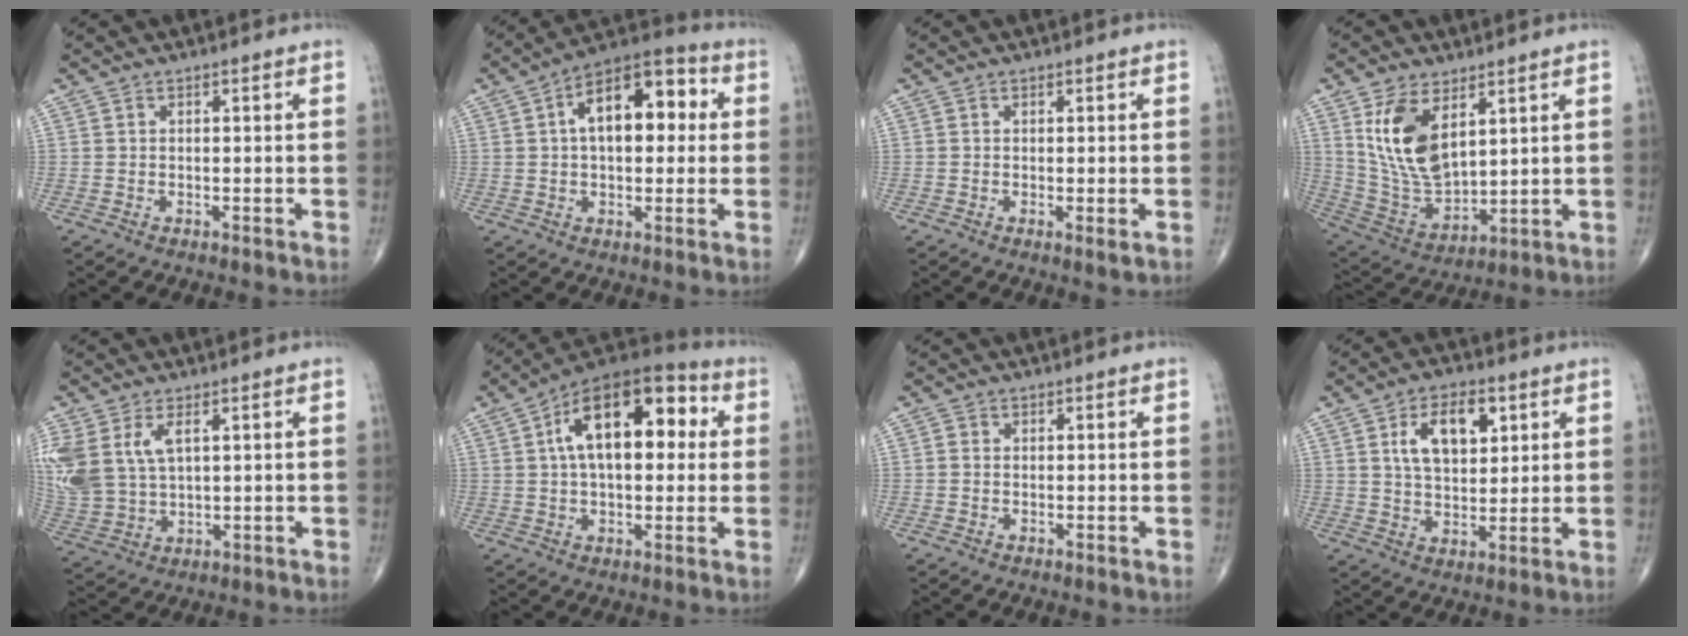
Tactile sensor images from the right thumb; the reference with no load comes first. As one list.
[{"total": 15.3, "force": [2.9, 8.2, 12.6], "torque": [-0.167, 0.031, 0.037]}, {"total": 1.3, "force": [-0.1, 0.2, 1.3], "torque": [-0.026, -0.007, -0.003]}, {"total": 14.5, "force": [5.8, 7.6, 10.9], "torque": [-0.195, -0.028, 0.132]}, {"total": 14.1, "force": [4.5, 8.7, 10.1], "torque": [-0.252, -0.005, 0.103]}, {"total": 19.5, "force": [4.2, 10.3, 16.0], "torque": [-0.222, 0.030, 0.054]}, {"total": 0.7, "force": [-0.1, 0.6, 0.3], "torque": [-0.003, 0.001, -0.005]}, {"total": 10.7, "force": [3.8, 6.0, 8.0], "torque": [-0.112, -0.009, 0.066]}]